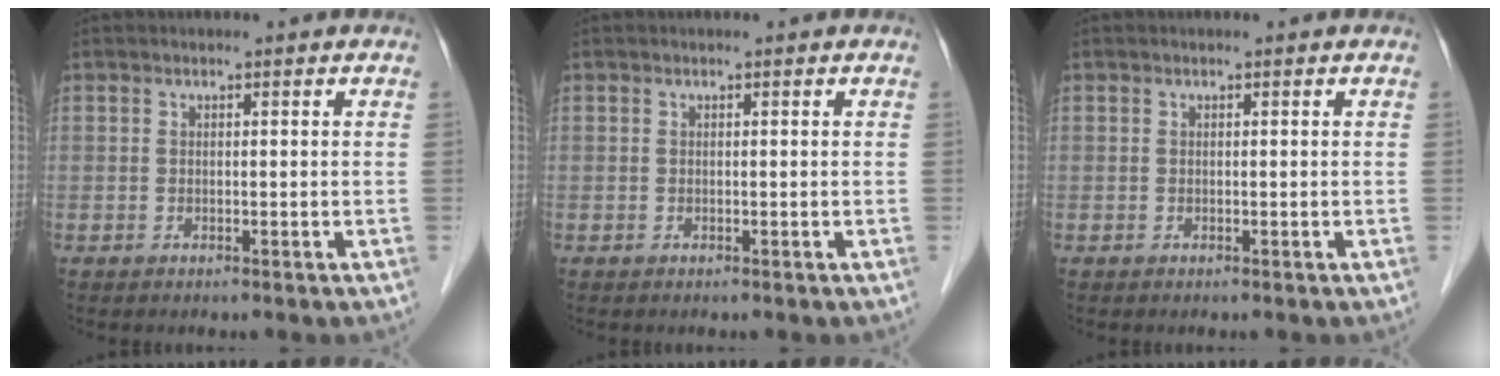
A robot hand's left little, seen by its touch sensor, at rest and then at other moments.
{"total": 0.0}
{"total": 0.0}